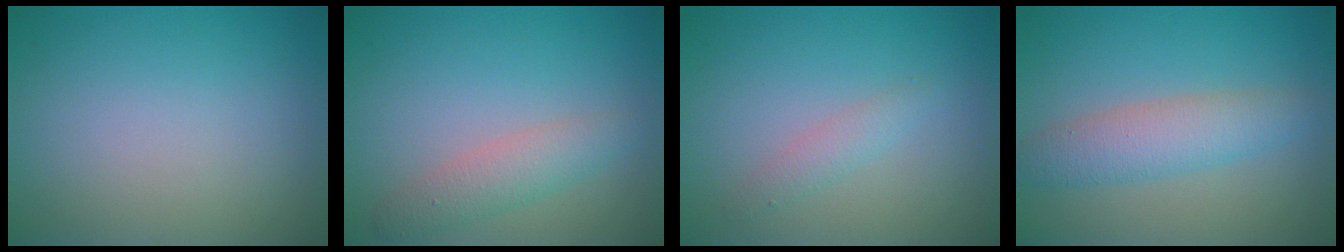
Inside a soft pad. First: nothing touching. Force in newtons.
{"total": 2.6, "press": 2.6, "slide": 0.2}
{"total": 1.3, "press": 1.3, "slide": 0.0}
{"total": 3.8, "press": 3.8, "slide": 0.0}